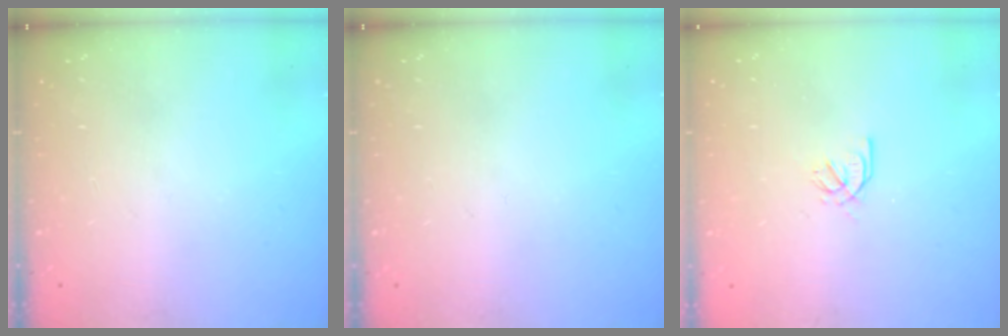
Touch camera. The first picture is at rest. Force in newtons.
{"total": 0.0}
{"total": 1.6, "press": 1.5, "slide": 0.3}